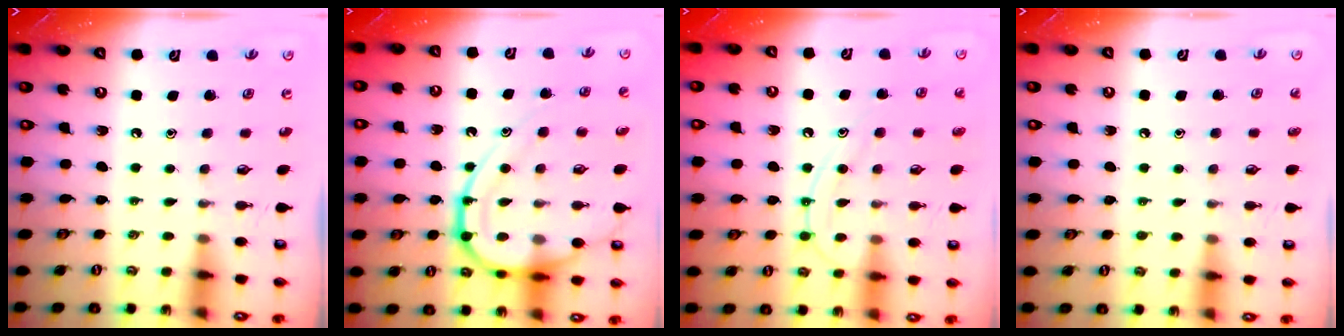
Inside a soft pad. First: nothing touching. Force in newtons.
{"total": 16.7, "press": 16.6, "slide": 1.4}
{"total": 13.2, "press": 13.2, "slide": 1.2}
{"total": 3.4, "press": 3.3, "slide": 0.5}